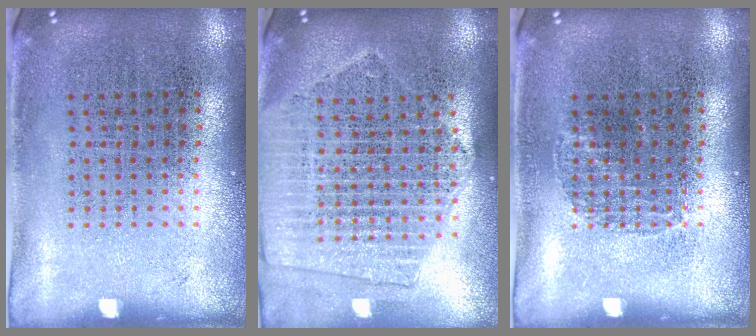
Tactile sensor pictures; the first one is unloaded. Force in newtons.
{"total": 2.0, "press": 1.8, "slide": 0.9}
{"total": 0.5, "press": 0.5, "slide": 0.1}